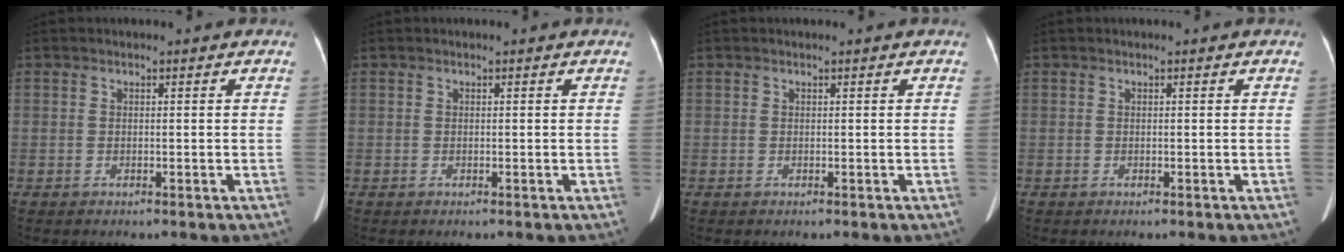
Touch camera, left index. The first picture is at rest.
{"total": 0.0}
{"total": 0.0}
{"total": 0.0}